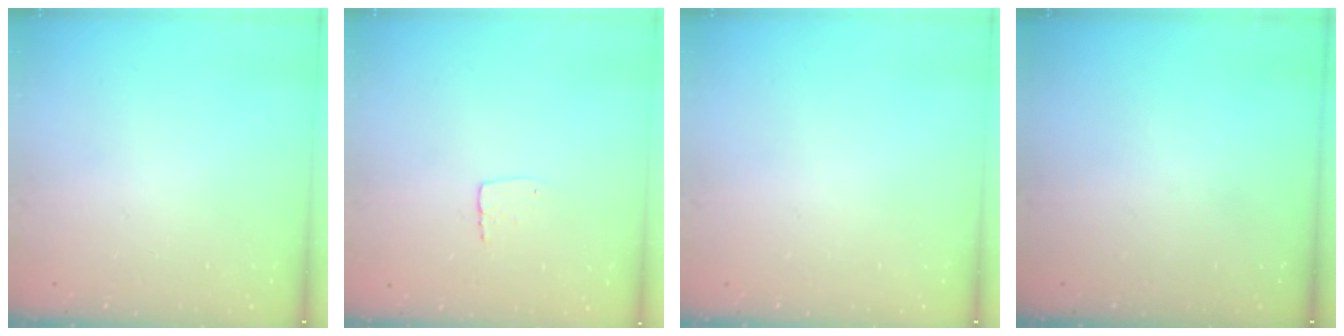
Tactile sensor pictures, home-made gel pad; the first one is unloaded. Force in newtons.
{"total": 4.0, "press": 4.0, "slide": 0.3}
{"total": 0.0}
{"total": 0.0}